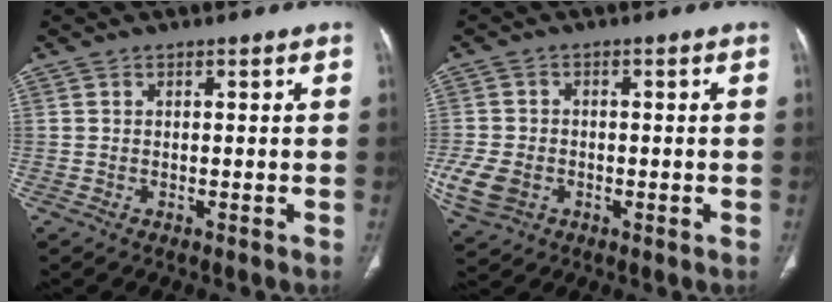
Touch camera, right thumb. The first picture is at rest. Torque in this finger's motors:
{"motor_torque": [1.97, 1.25, 0.49, -0.85, 0.06]}